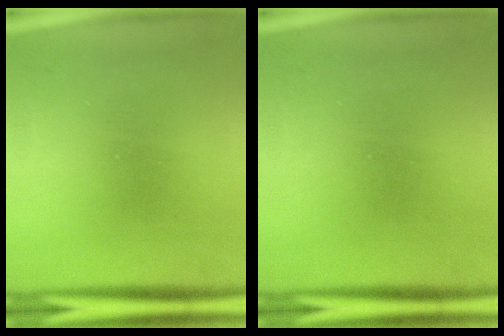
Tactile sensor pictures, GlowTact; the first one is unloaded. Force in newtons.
{"total": 0.0}